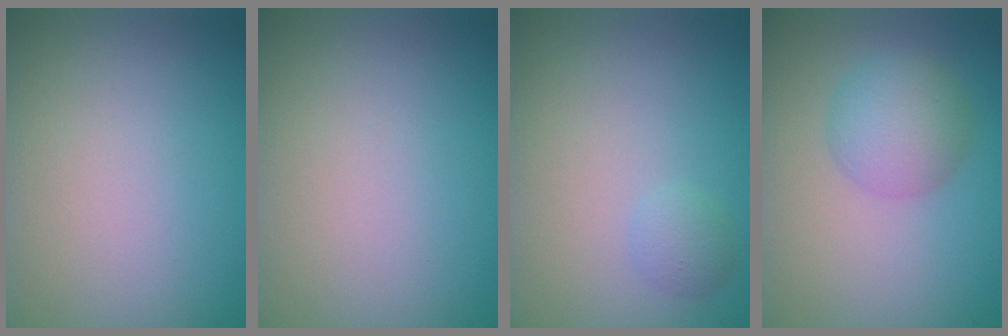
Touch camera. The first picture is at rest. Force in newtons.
{"total": 0.0}
{"total": 1.2, "press": 1.2, "slide": 0.0}
{"total": 3.7, "press": 3.7, "slide": 0.2}